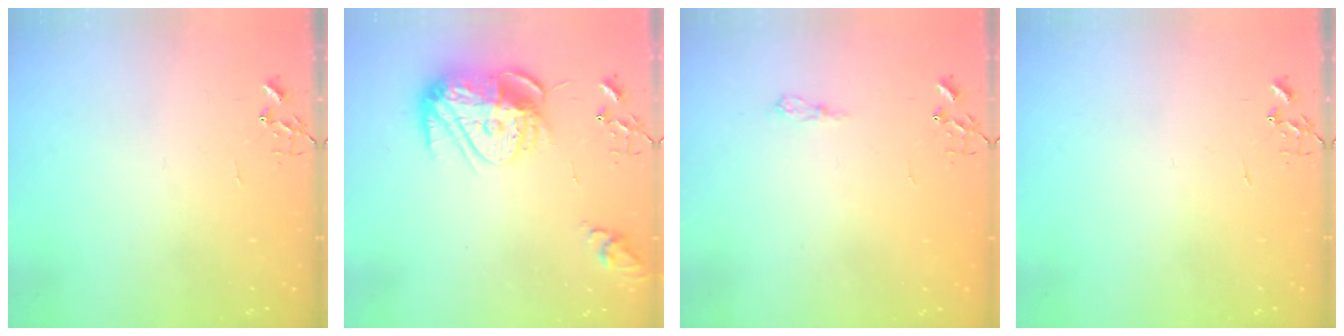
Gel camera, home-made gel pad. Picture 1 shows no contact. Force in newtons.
{"total": 15.5, "press": 15.4, "slide": 1.4}
{"total": 6.0, "press": 6.0, "slide": 0.7}
{"total": 0.0}